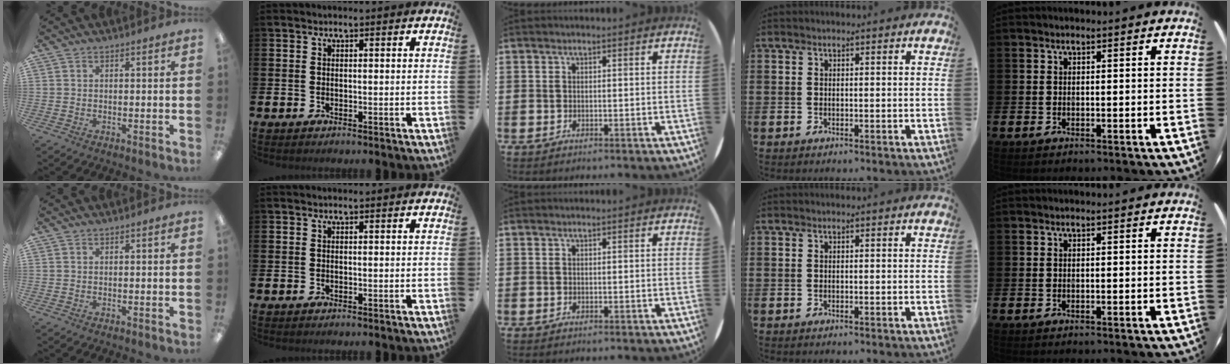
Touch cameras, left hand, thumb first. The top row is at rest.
{}